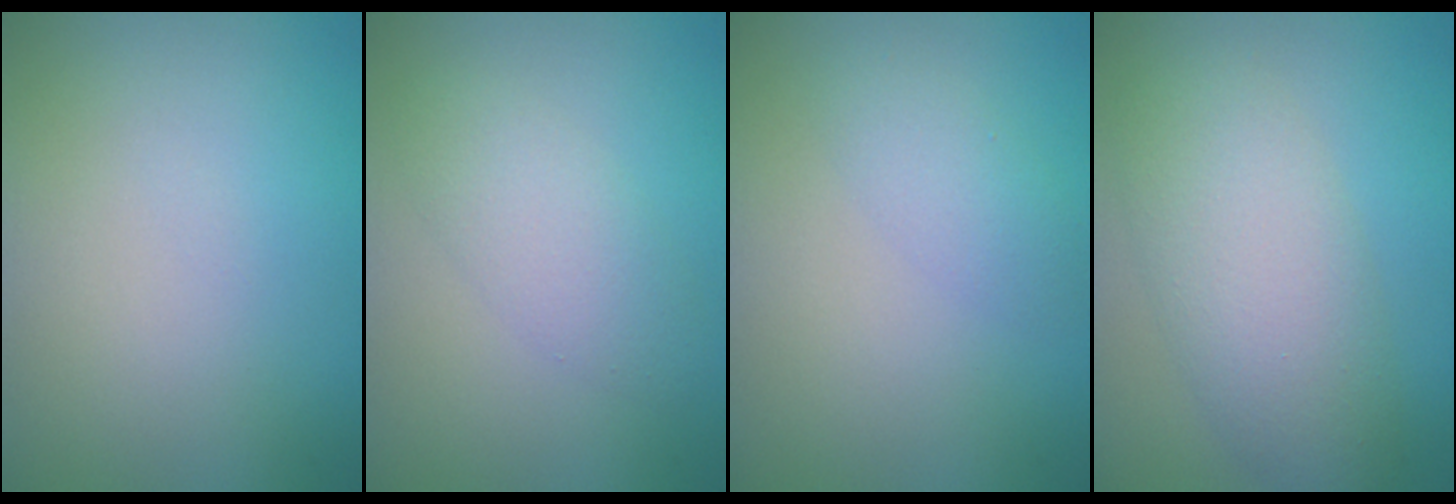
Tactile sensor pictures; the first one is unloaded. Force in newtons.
{"total": 3.0, "press": 3.0, "slide": 0.1}
{"total": 1.9, "press": 1.9, "slide": 0.0}
{"total": 6.1, "press": 6.1, "slide": 0.2}